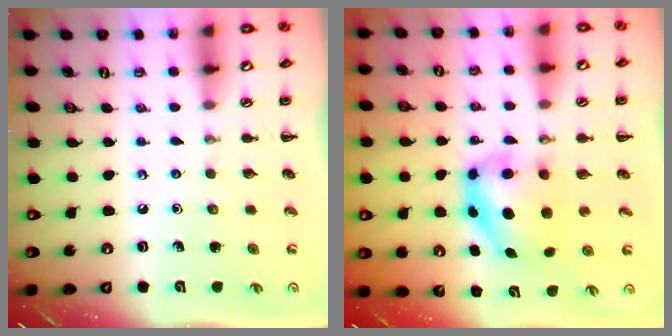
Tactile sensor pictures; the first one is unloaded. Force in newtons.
{"total": 6.5, "press": 6.4, "slide": 0.9}